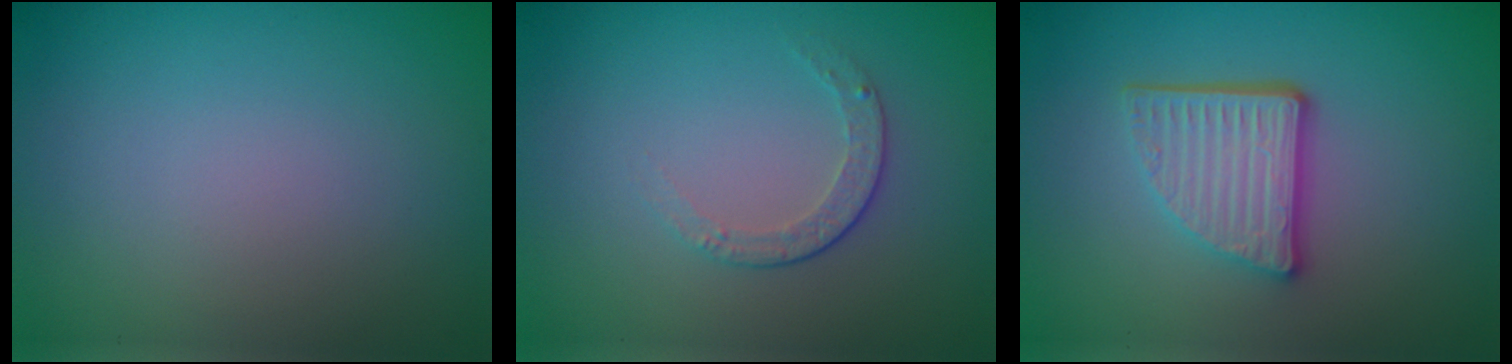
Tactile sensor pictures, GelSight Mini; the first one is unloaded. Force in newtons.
{"total": 1.6, "press": 1.2, "slide": 1.1}
{"total": 4.5, "press": 3.4, "slide": 3.0}